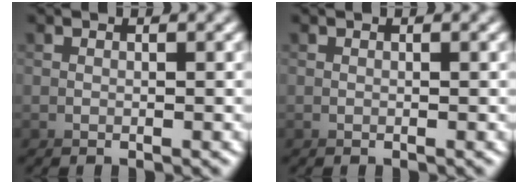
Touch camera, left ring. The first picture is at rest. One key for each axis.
{"total": 0.0}